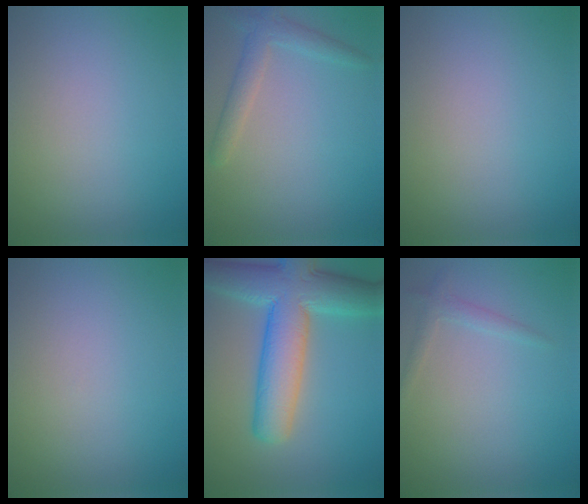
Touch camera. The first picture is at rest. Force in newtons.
{"total": 2.3, "press": 2.3, "slide": 0.2}
{"total": 0.0}
{"total": 0.0}
{"total": 9.5, "press": 9.5, "slide": 0.4}
{"total": 1.2, "press": 1.2, "slide": 0.1}